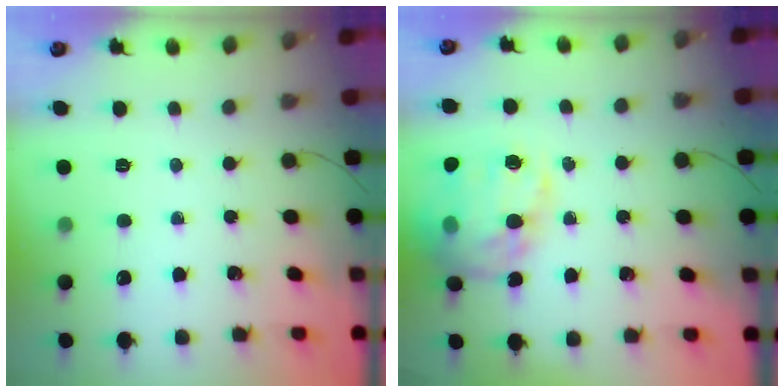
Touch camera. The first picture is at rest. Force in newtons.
{"total": 22.5, "press": 22.1, "slide": 4.0}